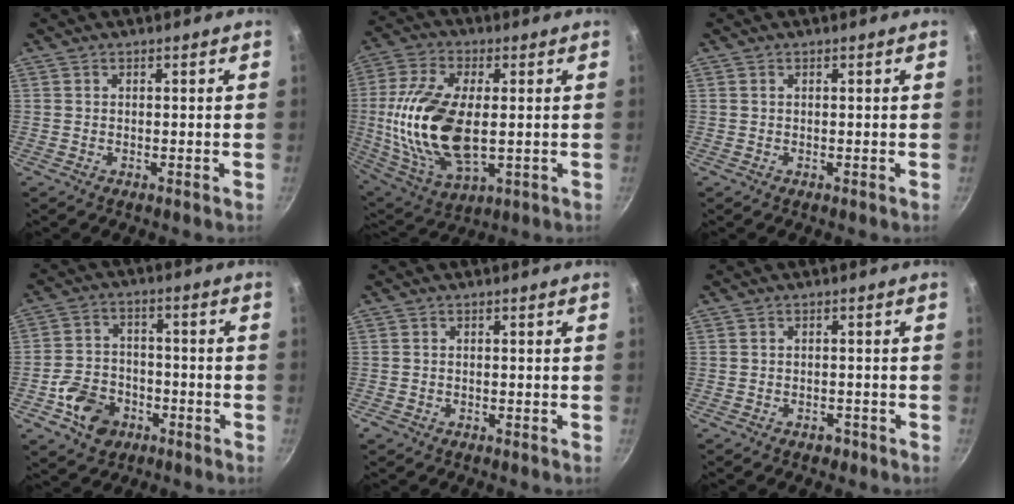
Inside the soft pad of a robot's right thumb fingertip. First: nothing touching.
{"total": 20.3, "force": [0.2, 10.3, 17.5], "torque": [-0.351, -0.001, 0.007]}
{"total": 0.0}
{"total": 9.8, "force": [-4.4, 7.5, 4.6], "torque": [-0.064, 0.038, -0.078]}
{"total": 0.8, "force": [-0.6, 0.6, 0.2], "torque": [-0.007, 0.002, -0.007]}
{"total": 1.6, "force": [-1.1, 1.0, 0.6], "torque": [0.000, 0.016, -0.006]}